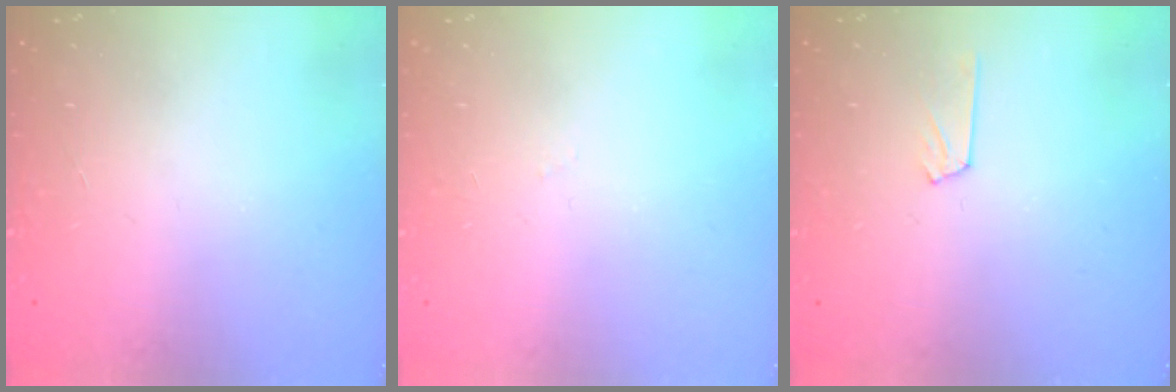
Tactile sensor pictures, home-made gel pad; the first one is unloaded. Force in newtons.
{"total": 2.6, "press": 2.5, "slide": 0.5}
{"total": 4.6, "press": 4.6, "slide": 0.5}